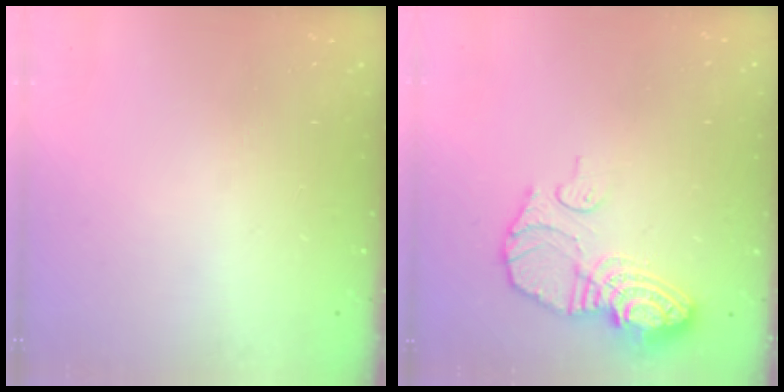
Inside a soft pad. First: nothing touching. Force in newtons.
{"total": 11.8, "press": 11.7, "slide": 1.1}